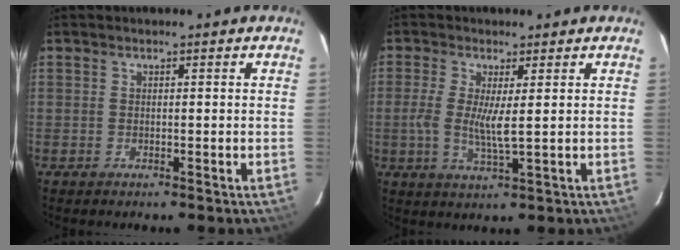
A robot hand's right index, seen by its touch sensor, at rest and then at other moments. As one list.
[{"total": 5.5, "force": [0.2, 0.7, 5.5], "torque": [-0.116, -0.009, -0.002]}]